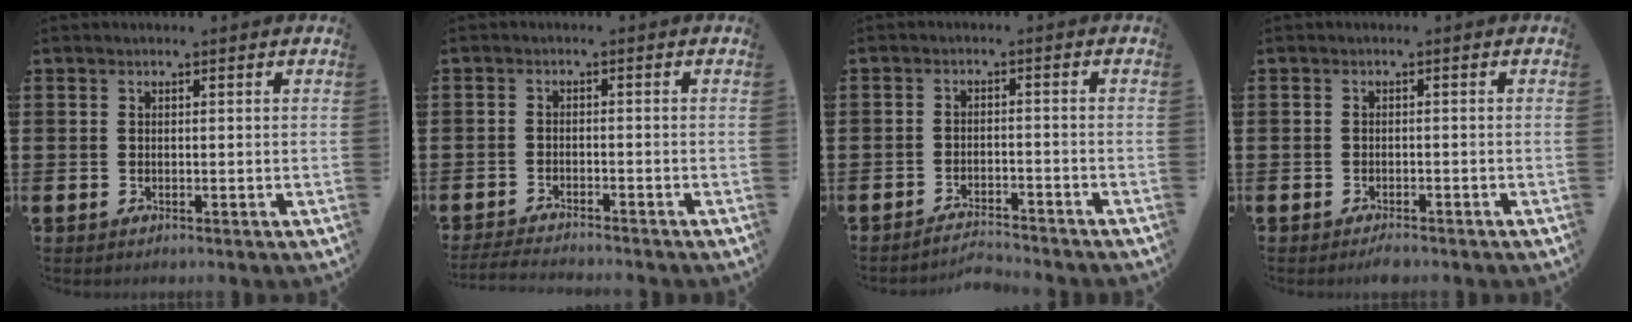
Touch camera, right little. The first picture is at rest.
{"total": 2.2, "force": [-2.1, -0.1, 0.4], "torque": [-0.006, 0.004, -0.044]}
{"total": 2.5, "force": [-2.5, -0.1, 0.1], "torque": [-0.006, 0.003, -0.054]}
{"total": 1.0, "force": [-0.9, 0.2, 0.3], "torque": [-0.007, -0.001, -0.019]}